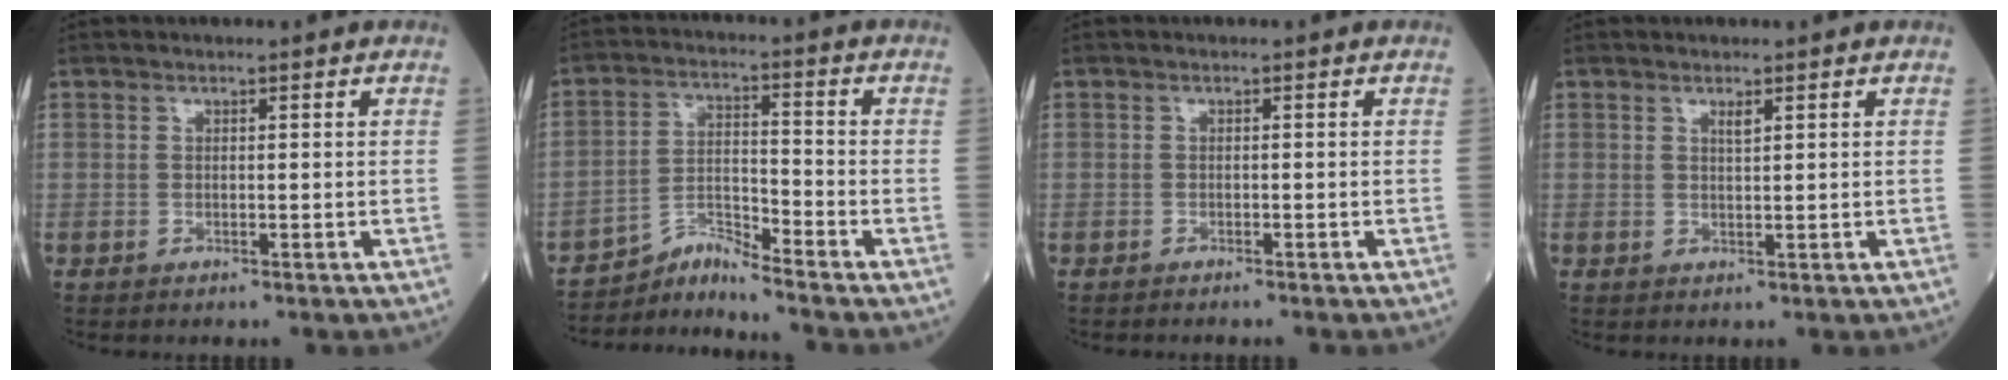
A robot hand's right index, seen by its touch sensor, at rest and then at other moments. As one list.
[{"total": 5.4, "force": [-5.1, -1.7, -0.2], "torque": [-0.008, 0.002, -0.092]}, {"total": 1.4, "force": [-1.3, -0.1, 0.6], "torque": [-0.008, 0.001, -0.016]}, {"total": 1.0, "force": [0.6, 0.1, 0.8], "torque": [-0.017, -0.004, 0.012]}]